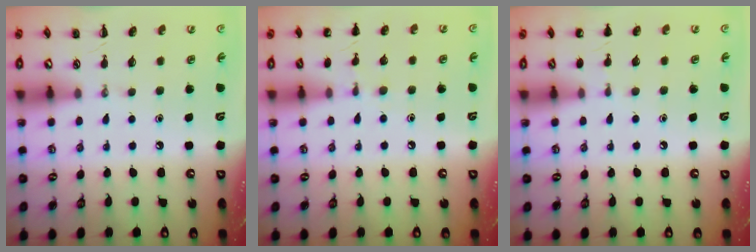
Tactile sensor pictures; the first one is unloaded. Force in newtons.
{"total": 6.0, "press": 5.8, "slide": 1.7}
{"total": 4.0, "press": 3.9, "slide": 1.1}